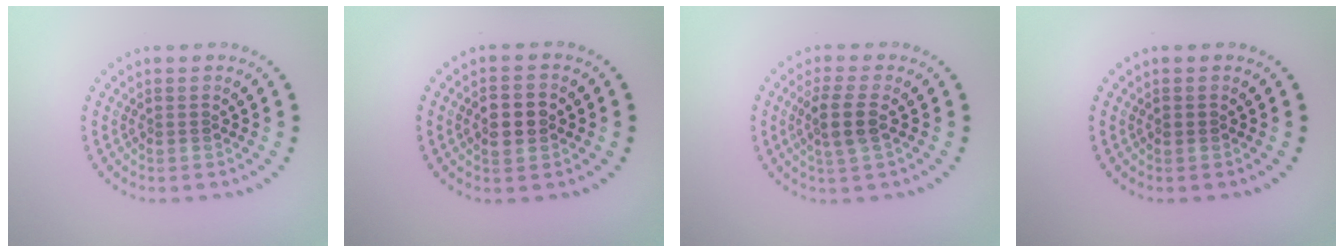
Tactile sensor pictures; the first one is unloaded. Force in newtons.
{"total": 2.7, "press": 2.7, "slide": 0.1}
{"total": 2.8, "press": 2.5, "slide": 1.3}
{"total": 0.8, "press": 0.7, "slide": 0.1}